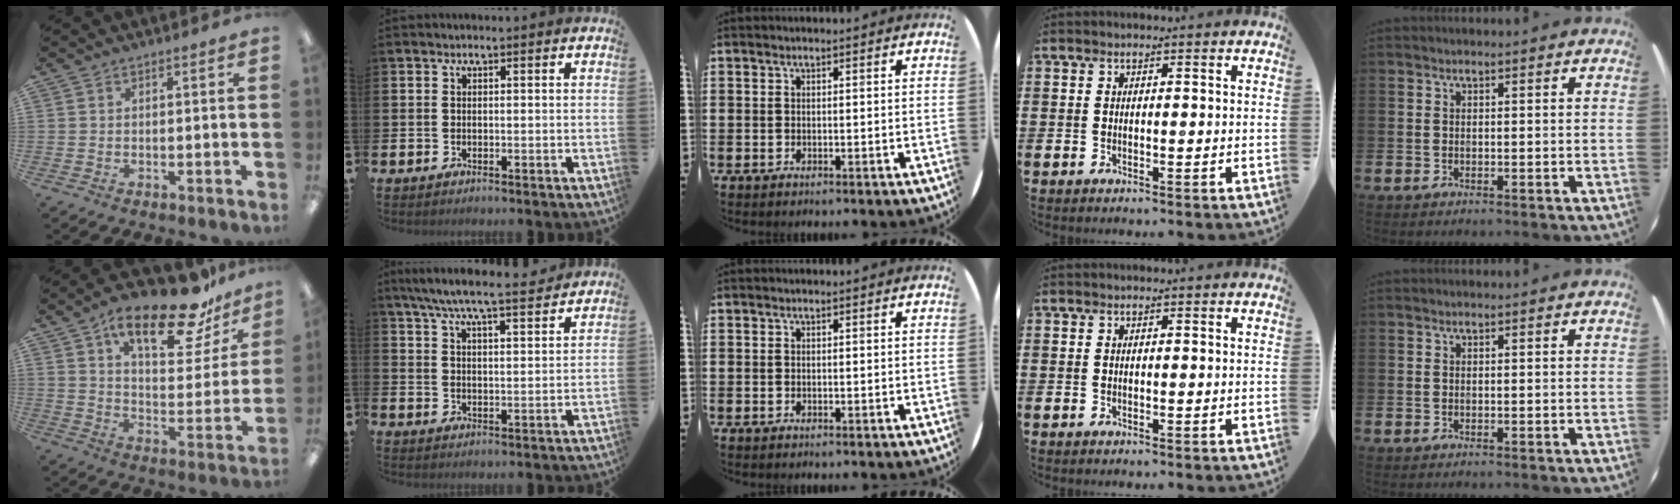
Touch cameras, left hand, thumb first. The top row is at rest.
{"thumb": {"total": 21.5, "force": [14.6, 8.1, 13.5], "torque": [-0.207, -0.081, 0.241]}, "index": {"total": 7.4, "force": [6.8, 0.4, 2.8], "torque": [-0.072, -0.039, 0.119]}}